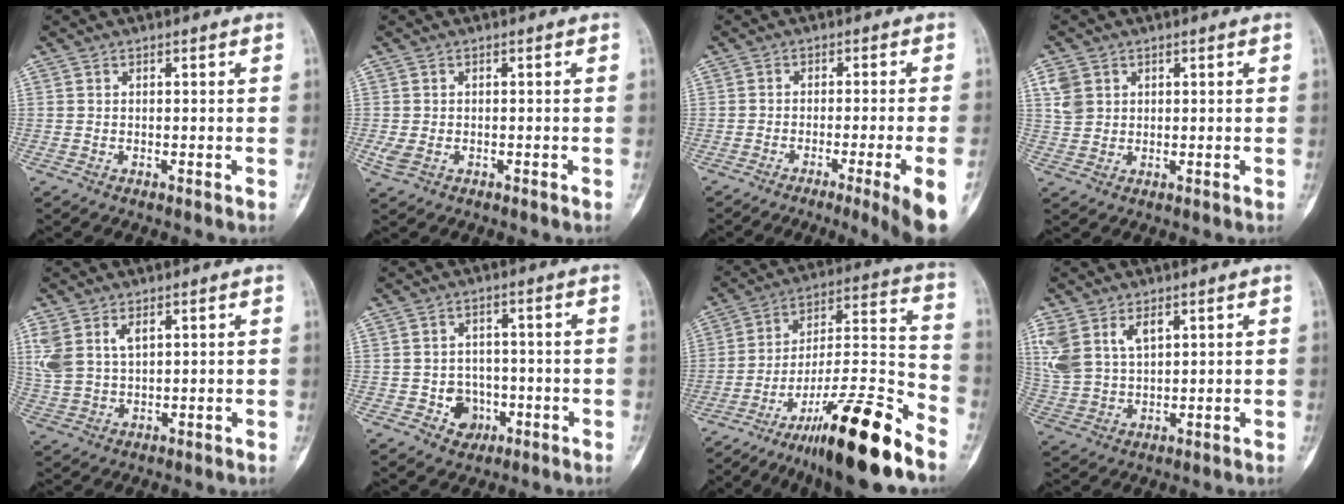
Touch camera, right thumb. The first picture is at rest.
{"total": 2.2, "force": [-0.6, 1.5, 1.5], "torque": [-0.042, 0.003, -0.007]}
{"total": 10.7, "force": [-5.5, -0.5, 9.2], "torque": [-0.130, -0.002, -0.077]}
{"total": 4.2, "force": [1.7, 3.4, 1.8], "torque": [-0.026, -0.001, 0.039]}
{"total": 7.7, "force": [3.3, 4.5, 5.3], "torque": [-0.119, -0.001, 0.078]}
{"total": 5.3, "force": [-1.8, 4.6, 1.9], "torque": [0.002, 0.016, -0.022]}
{"total": 22.5, "force": [-15.8, 2.7, 15.8], "torque": [-0.251, 0.080, -0.260]}
{"total": 11.8, "force": [5.4, 7.4, 7.4], "torque": [-0.168, -0.006, 0.122]}